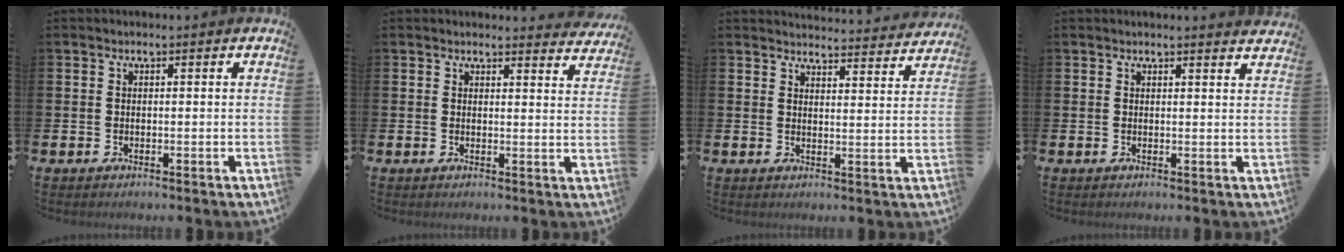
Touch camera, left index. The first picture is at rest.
{"total": 2.5, "force": [2.5, 0.3, 0.0], "torque": [0.003, -0.017, 0.043]}
{"total": 4.0, "force": [4.0, 0.2, 0.1], "torque": [-0.002, -0.035, 0.069]}
{"total": 1.4, "force": [1.4, -0.1, 0.0], "torque": [0.006, -0.011, 0.023]}